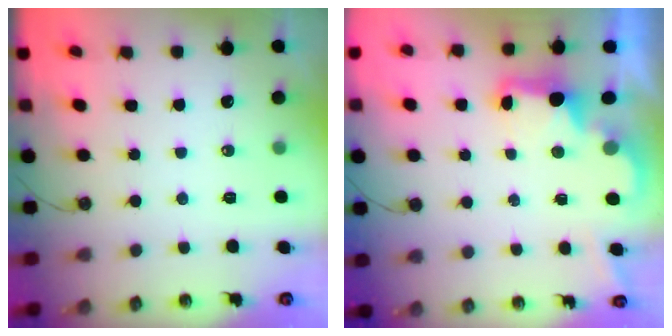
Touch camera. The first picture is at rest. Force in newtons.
{"total": 3.0, "press": 2.9, "slide": 0.6}